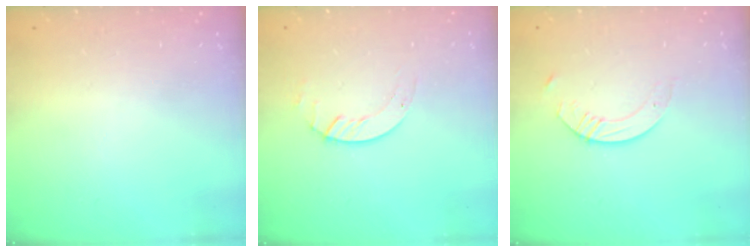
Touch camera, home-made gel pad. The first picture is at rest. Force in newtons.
{"total": 2.0, "press": 2.0, "slide": 0.2}
{"total": 5.4, "press": 5.4, "slide": 0.5}